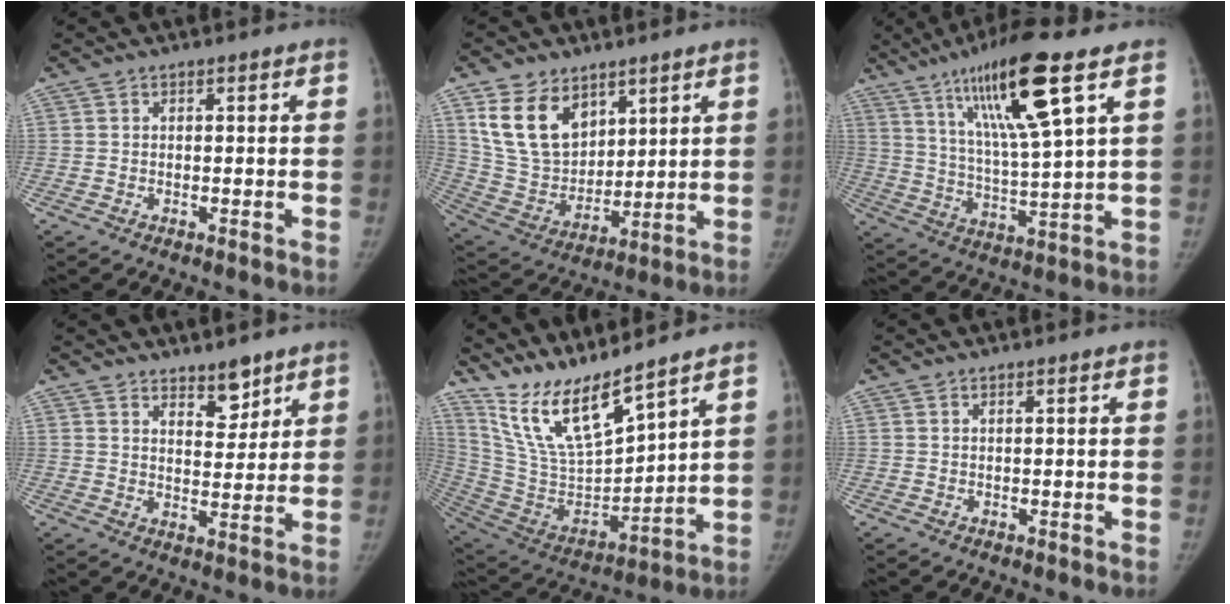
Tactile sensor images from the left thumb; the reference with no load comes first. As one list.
[{"total": 15.0, "force": [7.9, 10.1, 7.9], "torque": [-0.113, -0.040, 0.171]}, {"total": 17.5, "force": [9.1, 2.2, 14.8], "torque": [-0.264, -0.034, 0.166]}, {"total": 5.6, "force": [4.3, 2.4, 2.6], "torque": [-0.013, -0.036, 0.072]}, {"total": 16.1, "force": [13.5, 2.2, 8.5], "torque": [-0.146, -0.080, 0.281]}, {"total": 0.0}]